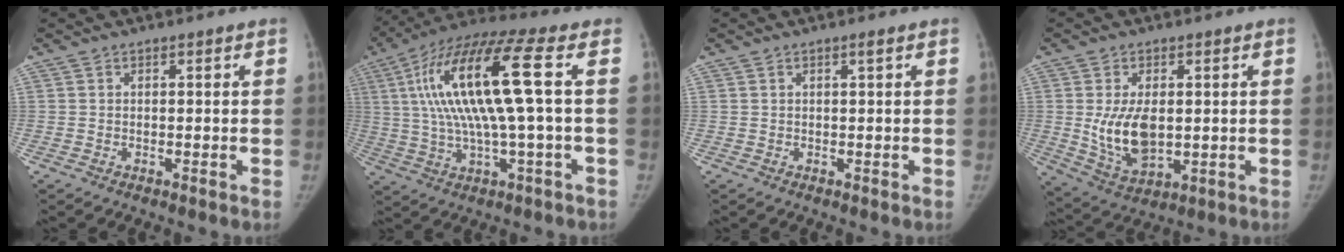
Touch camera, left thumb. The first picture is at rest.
{"total": 19.5, "force": [2.9, 3.3, 19.0], "torque": [-0.396, 0.028, 0.049]}
{"total": 0.6, "force": [0.3, 0.0, 0.5], "torque": [-0.010, 0.001, 0.005]}
{"total": 10.5, "force": [0.3, 6.0, 8.6], "torque": [-0.146, -0.013, 0.023]}